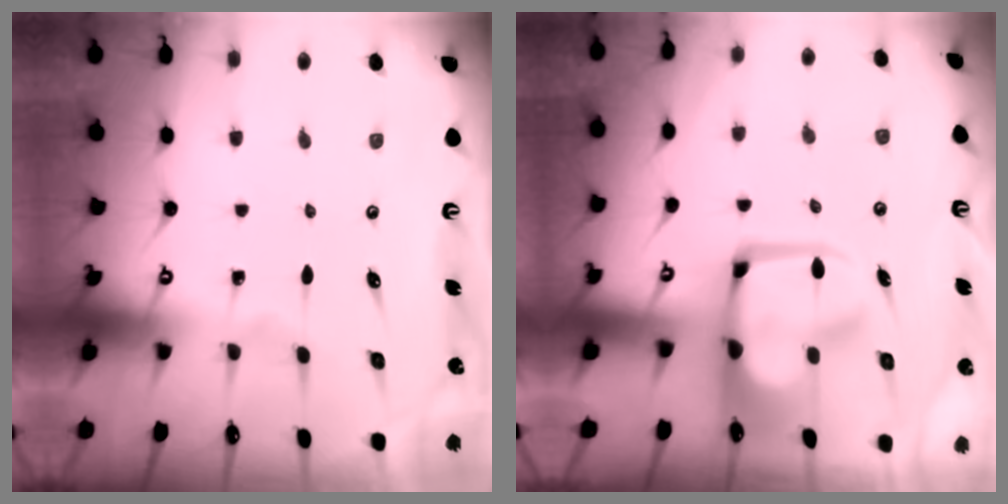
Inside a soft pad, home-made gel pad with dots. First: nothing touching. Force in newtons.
{"total": 13.7, "press": 13.7, "slide": 1.1}